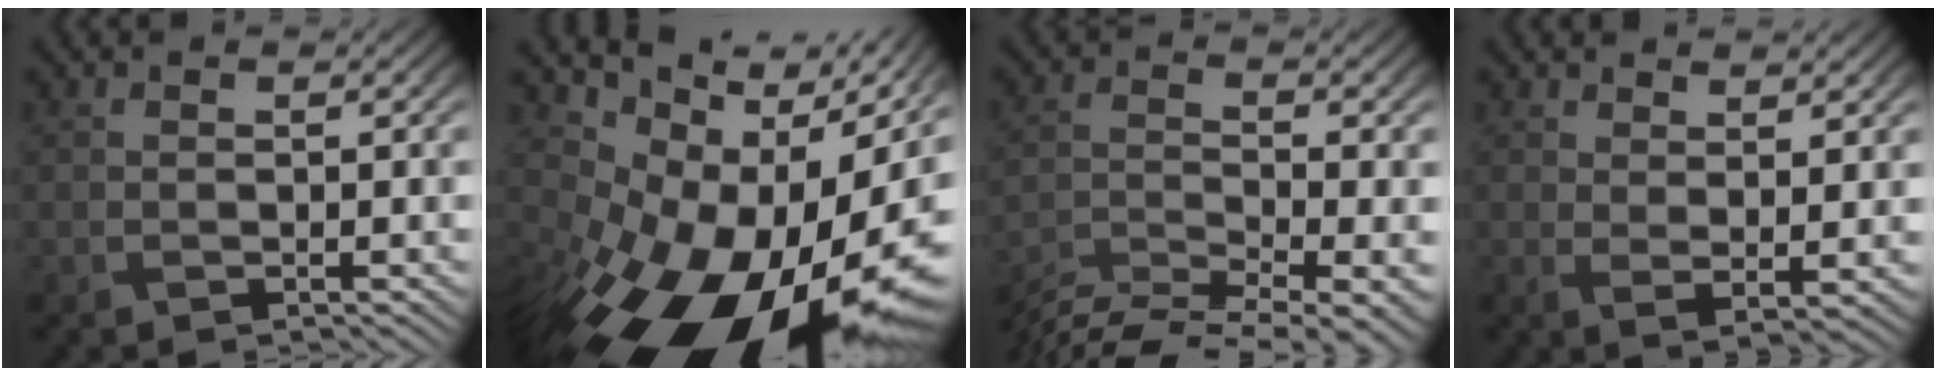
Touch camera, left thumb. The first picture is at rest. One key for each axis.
{"total": 18.2, "fx": -2.2, "fy": 11.2, "fz": 14.2, "tx": -0.230, "ty": -0.036, "tz": -0.025}
{"total": 9.0, "fx": -7.3, "fy": 1.9, "fz": 4.9, "tx": -0.106, "ty": -0.010, "tz": -0.127}
{"total": 2.4, "fx": 2.1, "fy": 0.1, "fz": 1.2, "tx": -0.030, "ty": -0.004, "tz": 0.039}